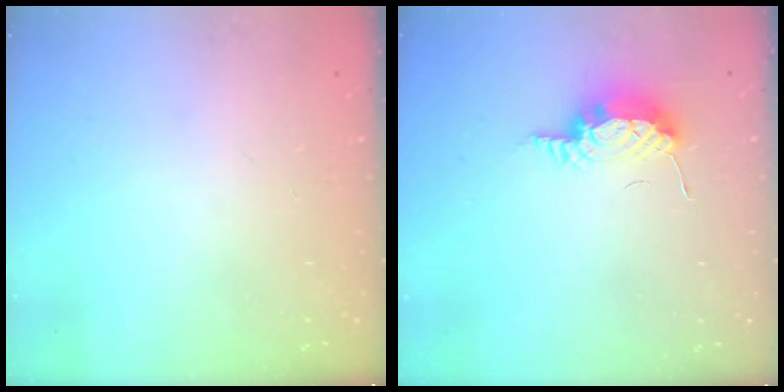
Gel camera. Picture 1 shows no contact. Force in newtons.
{"total": 8.3, "press": 8.3, "slide": 0.9}